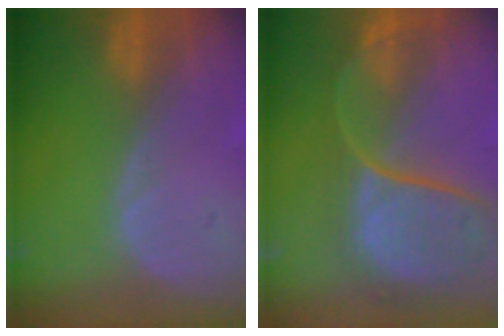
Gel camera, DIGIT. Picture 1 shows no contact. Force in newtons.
{"total": 12.1, "press": 9.9, "slide": 6.9}